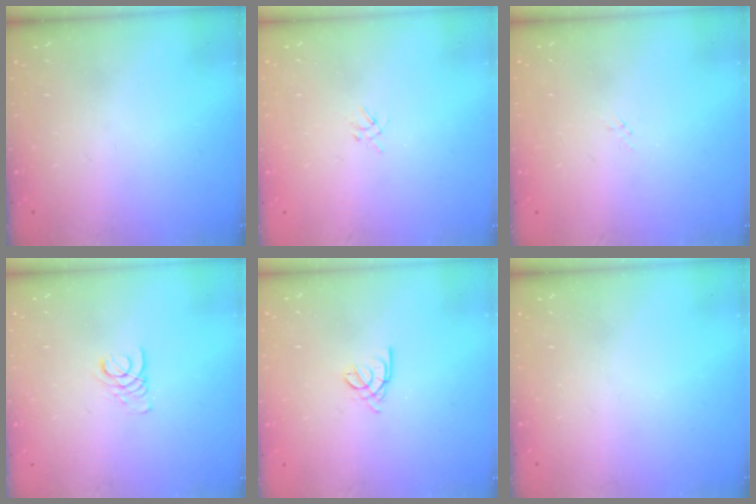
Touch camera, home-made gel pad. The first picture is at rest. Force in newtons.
{"total": 2.0, "press": 2.0, "slide": 0.4}
{"total": 1.7, "press": 1.6, "slide": 0.2}
{"total": 1.9, "press": 1.9, "slide": 0.2}
{"total": 2.2, "press": 2.1, "slide": 0.5}
{"total": 0.0}